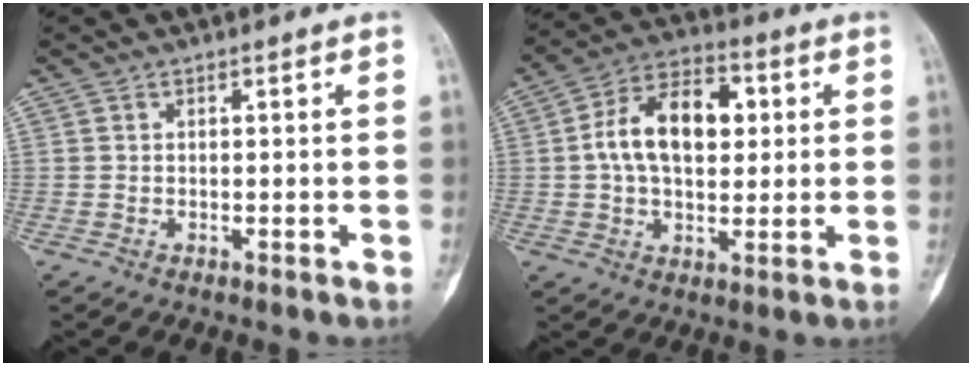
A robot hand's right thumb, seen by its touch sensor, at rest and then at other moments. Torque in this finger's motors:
{"motor_torque": [-0.20, 0.57, 0.78, -0.21, 0.28]}